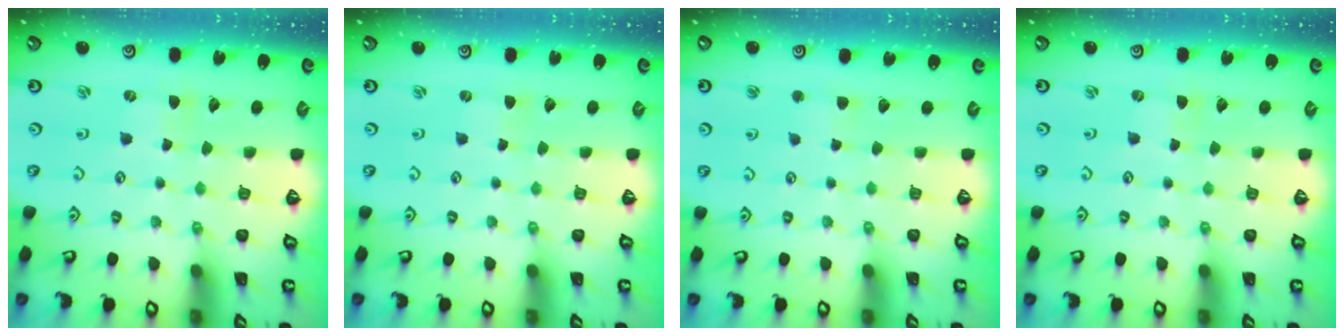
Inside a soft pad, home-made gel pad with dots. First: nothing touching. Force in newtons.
{"total": 0.0}
{"total": 2.6, "press": 2.6, "slide": 0.4}
{"total": 0.0}